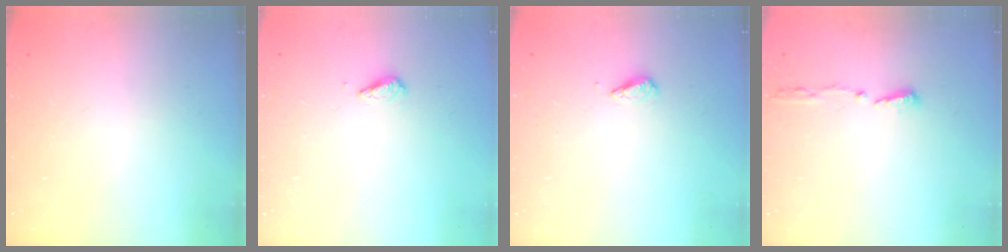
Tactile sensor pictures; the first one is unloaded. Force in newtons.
{"total": 2.9, "press": 2.9, "slide": 0.4}
{"total": 2.9, "press": 2.9, "slide": 0.4}
{"total": 4.9, "press": 4.8, "slide": 1.2}